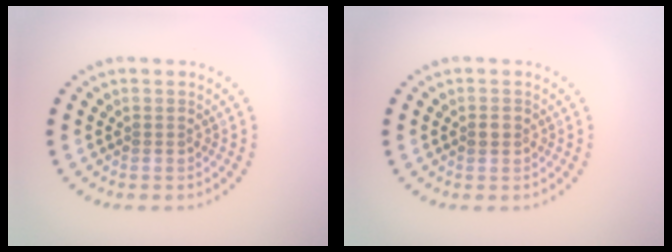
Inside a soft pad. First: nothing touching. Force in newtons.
{"total": 1.2, "press": 1.2, "slide": 0.1}